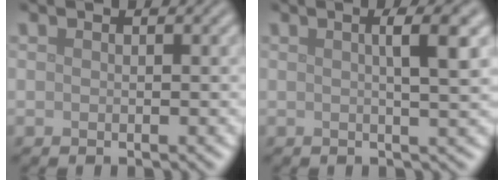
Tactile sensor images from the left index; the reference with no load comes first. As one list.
[{"total": 4.2, "force": [1.0, 0.9, 4.0], "torque": [-0.050, 0.008, 0.011]}]